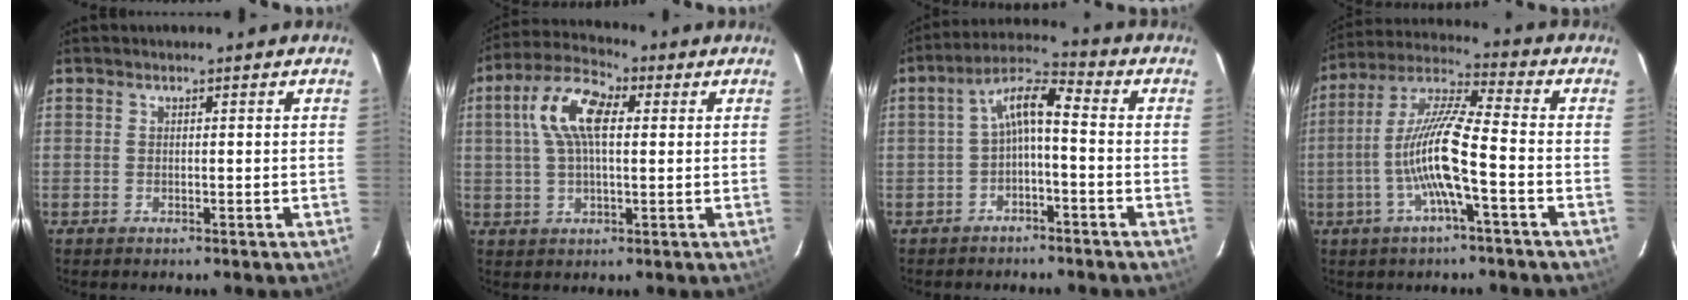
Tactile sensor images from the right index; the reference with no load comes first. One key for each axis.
{"total": 10.4, "fx": 2.3, "fy": 4.8, "fz": 9.0, "tx": -0.182, "ty": 0.028, "tz": 0.037}
{"total": 6.2, "fx": -1.7, "fy": 1.7, "fz": 5.7, "tx": -0.127, "ty": 0.023, "tz": -0.031}
{"total": 12.1, "fx": -3.6, "fy": 1.0, "fz": 11.5, "tx": -0.232, "ty": 0.005, "tz": -0.071}